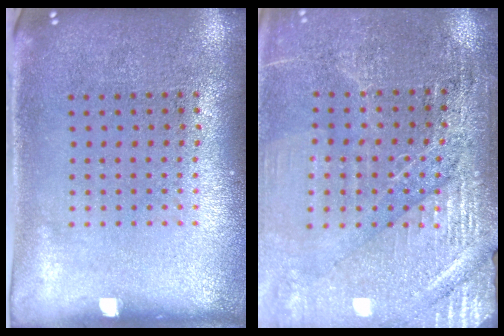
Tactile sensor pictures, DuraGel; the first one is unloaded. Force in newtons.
{"total": 3.3, "press": 3.3, "slide": 0.0}